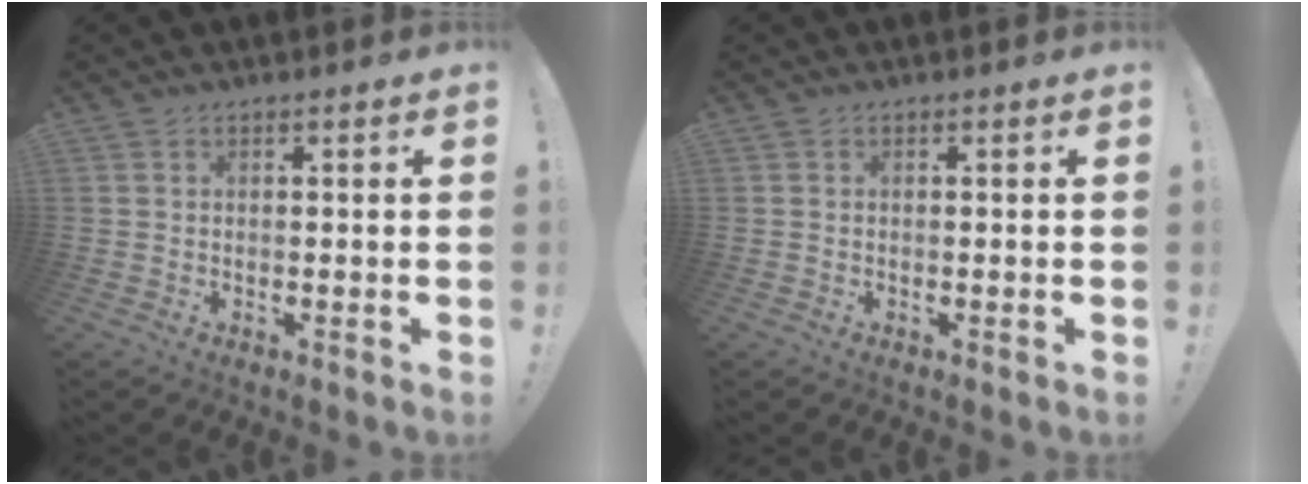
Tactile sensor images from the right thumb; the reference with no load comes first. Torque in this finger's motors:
{"motor_torque": [-0.03, -0.01, -0.03, 0.01, -0.03]}